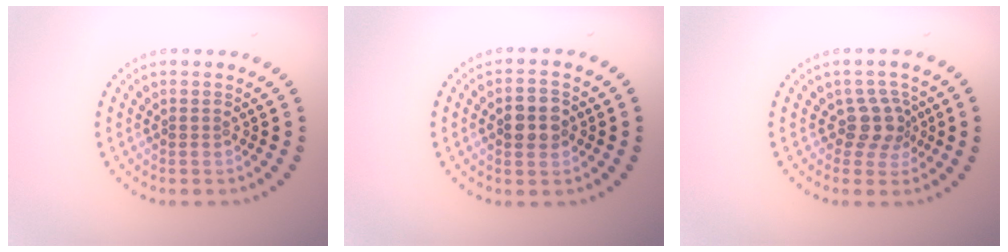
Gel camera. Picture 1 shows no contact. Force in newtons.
{"total": 3.1, "press": 3.1, "slide": 0.1}
{"total": 2.8, "press": 2.1, "slide": 1.8}